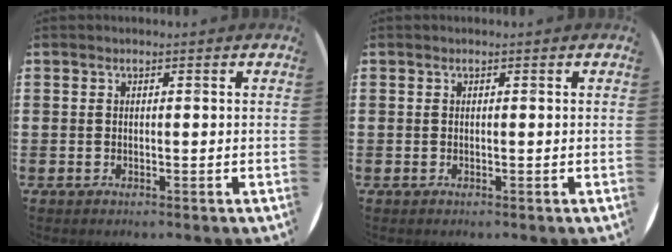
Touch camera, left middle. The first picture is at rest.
{"total": 0.0}